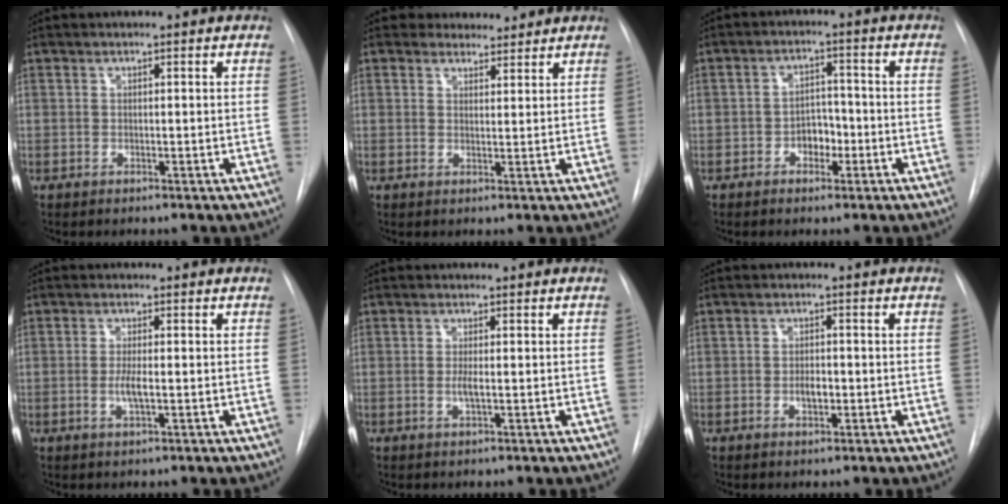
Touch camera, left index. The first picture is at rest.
{"total": 4.5, "force": [4.1, 1.8, 0.0], "torque": [0.009, 0.002, 0.054]}
{"total": 4.0, "force": [-1.6, 2.6, 2.5], "torque": [-0.035, 0.009, -0.028]}
{"total": 2.7, "force": [-0.5, 0.4, 2.7], "torque": [-0.056, -0.005, -0.008]}
{"total": 1.6, "force": [-0.2, 0.2, 1.6], "torque": [-0.035, -0.003, -0.003]}
{"total": 2.4, "force": [-0.7, 1.2, 2.0], "torque": [-0.035, 0.001, -0.009]}